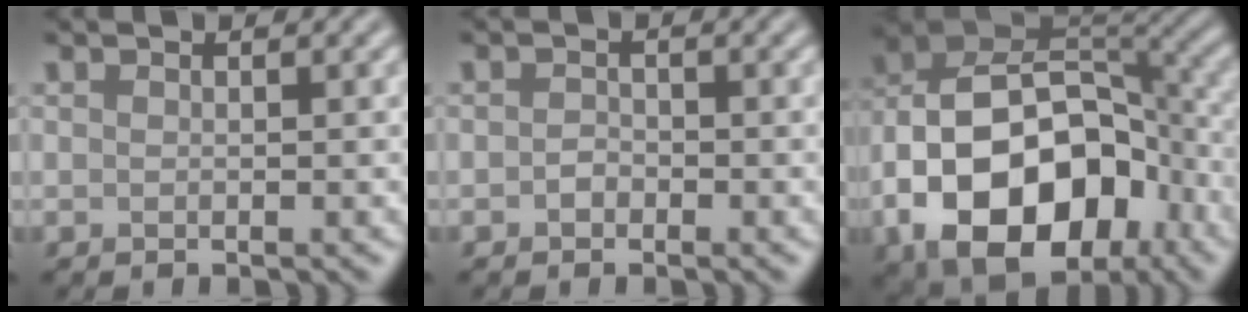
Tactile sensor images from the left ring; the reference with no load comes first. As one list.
[{"total": 0.9, "force": [-0.4, 0.7, 0.4], "torque": [-0.008, -0.002, -0.009]}, {"total": 15.2, "force": [-5.4, 10.0, 10.2], "torque": [-0.169, -0.007, -0.097]}]